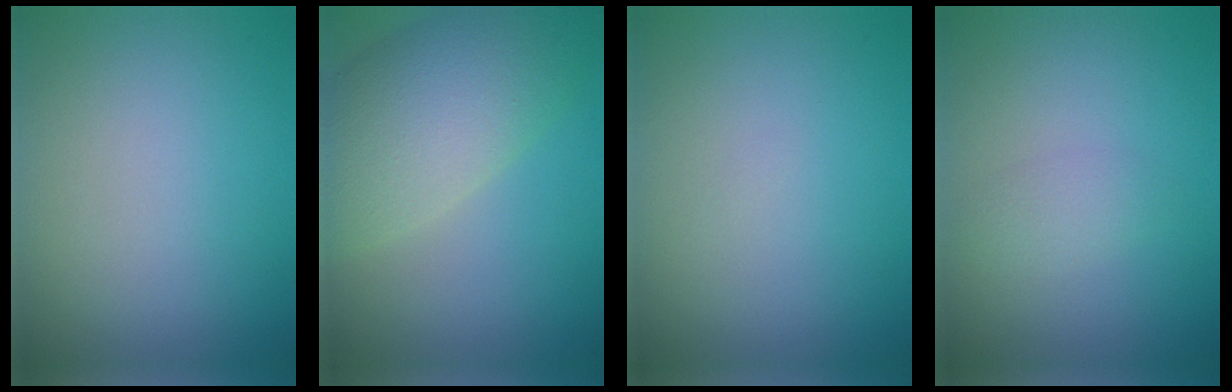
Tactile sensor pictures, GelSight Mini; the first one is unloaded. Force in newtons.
{"total": 8.2, "press": 8.2, "slide": 0.5}
{"total": 0.0}
{"total": 1.4, "press": 1.4, "slide": 0.0}